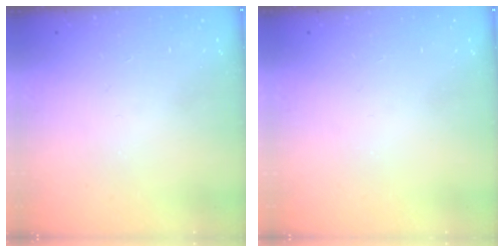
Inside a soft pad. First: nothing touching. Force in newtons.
{"total": 0.0}